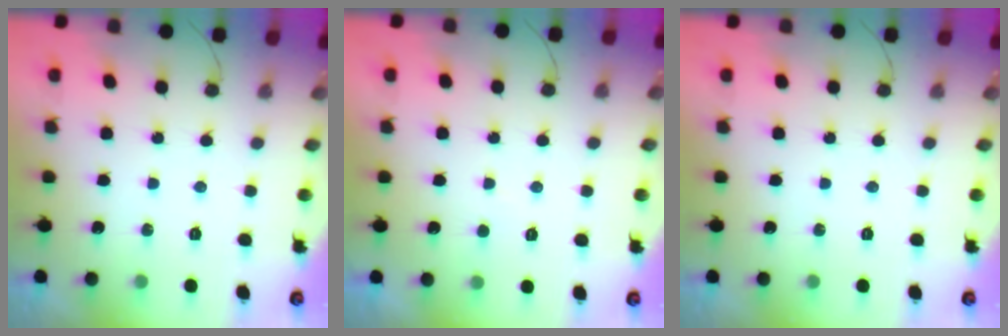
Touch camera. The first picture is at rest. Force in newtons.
{"total": 2.4, "press": 2.4, "slide": 0.4}
{"total": 0.0}